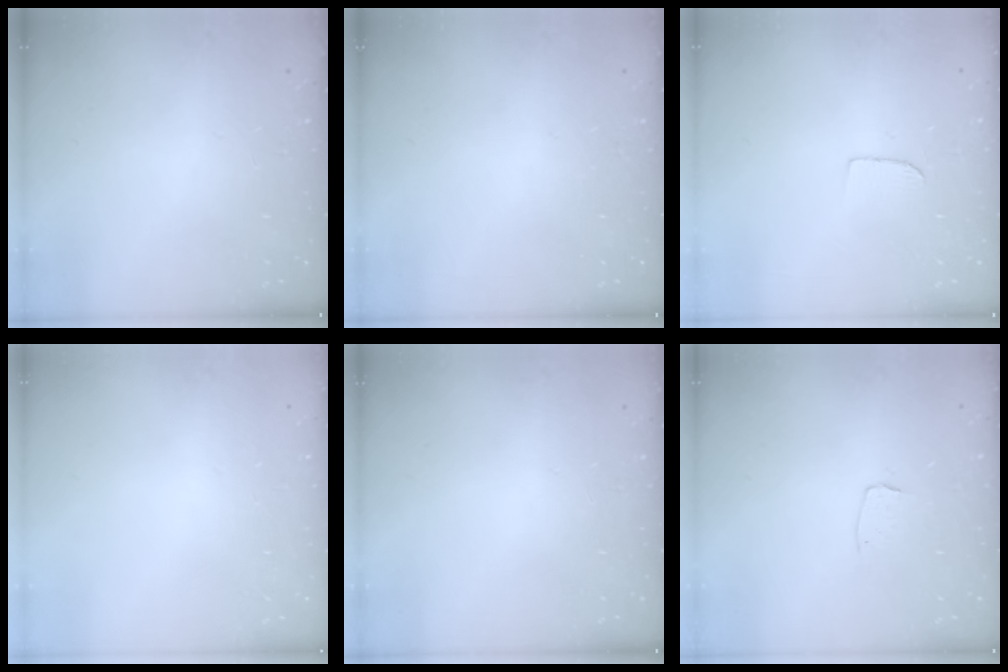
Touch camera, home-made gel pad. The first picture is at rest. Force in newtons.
{"total": 0.0}
{"total": 4.6, "press": 4.6, "slide": 0.4}
{"total": 0.0}
{"total": 0.0}
{"total": 4.0, "press": 3.9, "slide": 0.2}